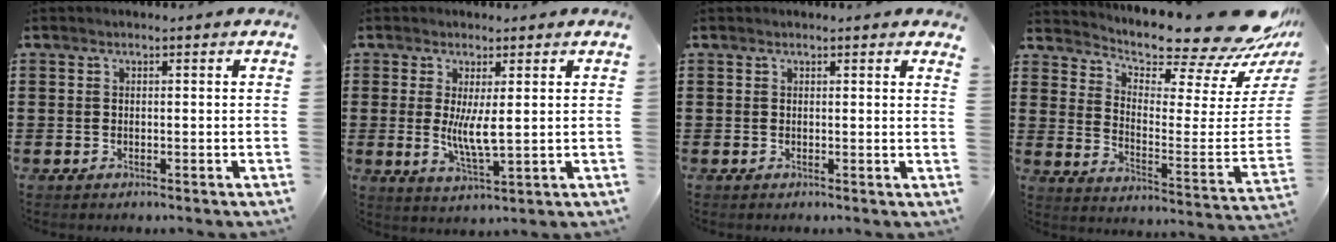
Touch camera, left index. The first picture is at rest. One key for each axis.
{"total": 5.4, "fx": 0.9, "fy": 1.2, "fz": 5.2, "tx": -0.091, "ty": -0.008, "tz": 0.015}
{"total": 0.7, "fx": 0.7, "fy": -0.1, "fz": 0.3, "tx": -0.007, "ty": -0.001, "tz": 0.012}
{"total": 10.5, "fx": 9.2, "fy": 1.6, "fz": 4.8, "tx": -0.094, "ty": -0.088, "tz": 0.151}